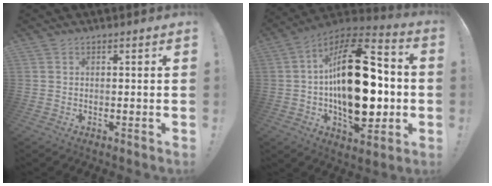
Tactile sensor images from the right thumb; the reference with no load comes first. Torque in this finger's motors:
{"motor_torque": [0.96, 2.03, 1.67, -1.10, 0.28]}